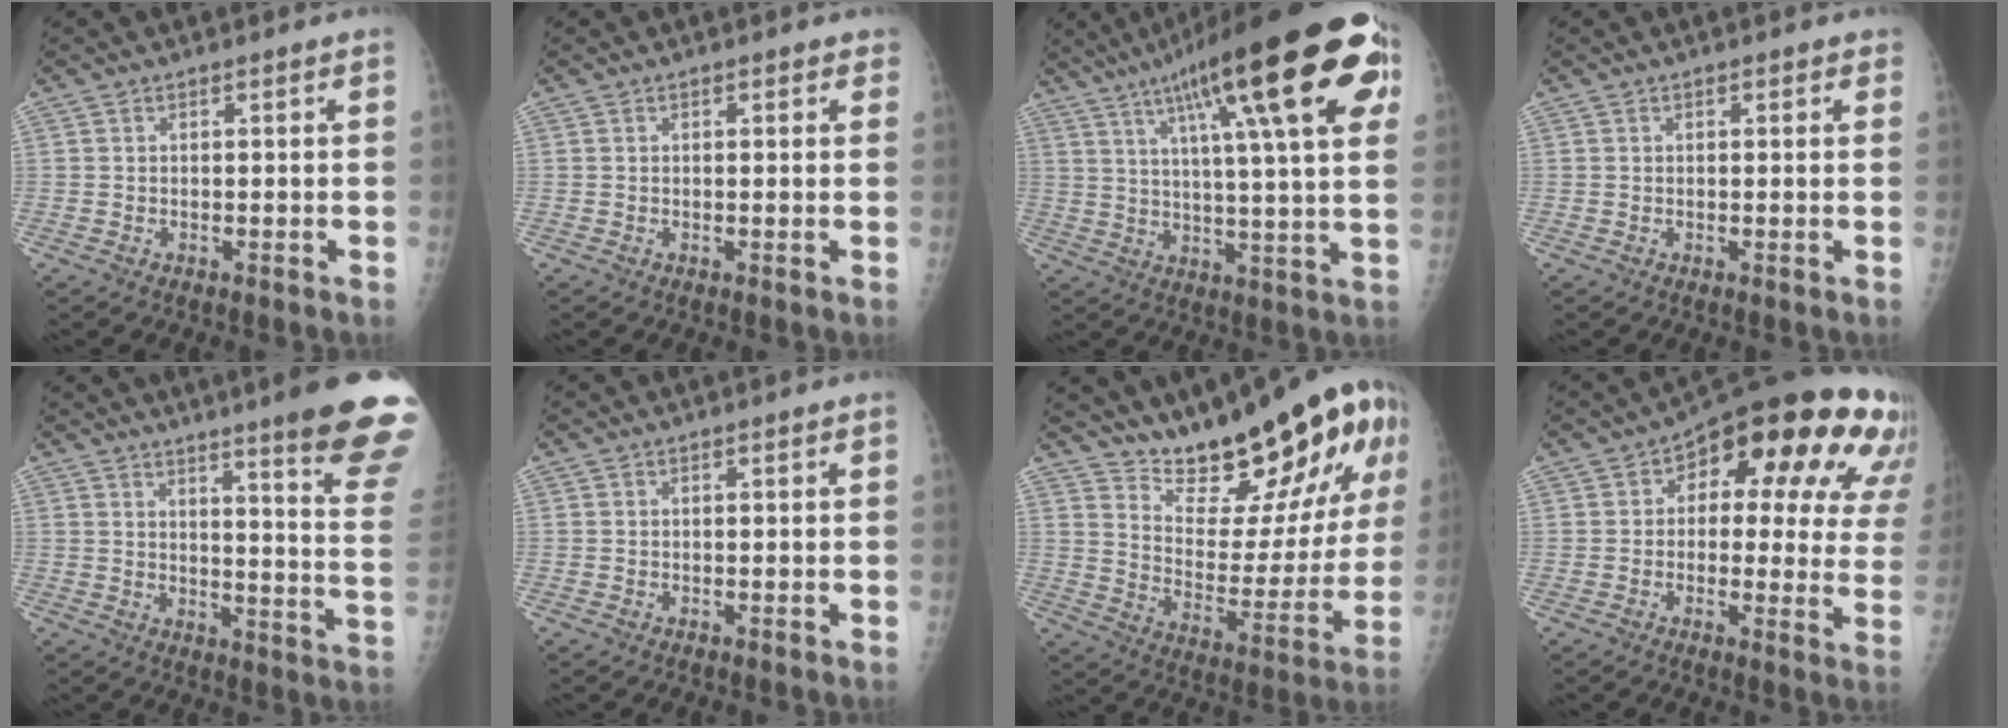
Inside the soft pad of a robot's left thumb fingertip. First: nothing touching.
{"total": 1.4, "force": [0.8, 0.7, 0.9], "torque": [-0.001, 0.000, 0.005]}
{"total": 28.5, "force": [12.3, 6.3, 24.9], "torque": [-0.350, 0.004, 0.181]}
{"total": 1.3, "force": [0.7, 0.7, 0.9], "torque": [-0.002, 0.000, 0.004]}
{"total": 20.3, "force": [14.7, 0.9, 13.9], "torque": [-0.157, -0.100, 0.181]}
{"total": 0.0}
{"total": 22.8, "force": [15.5, 7.3, 15.1], "torque": [-0.175, -0.096, 0.242]}
{"total": 23.4, "force": [10.2, 11.1, 17.9], "torque": [-0.188, 0.011, 0.122]}